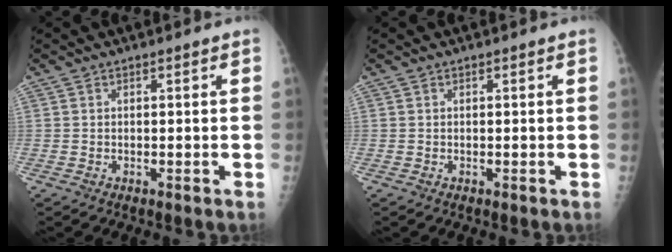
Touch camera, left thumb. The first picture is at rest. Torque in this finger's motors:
{"motor_torque": [-0.01, 0.01, -0.08, -0.05, 0.00]}